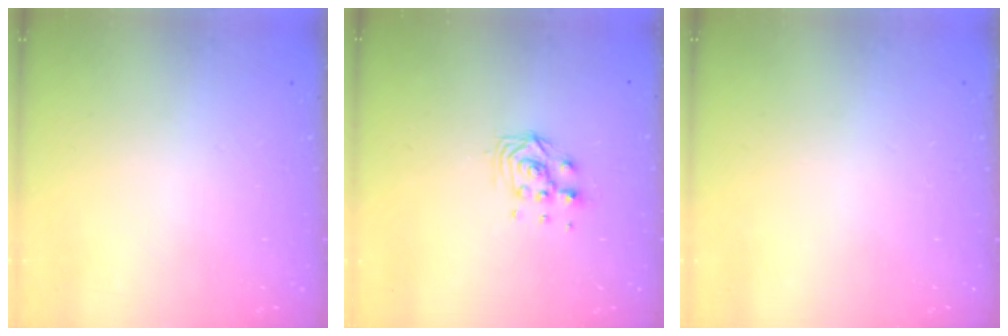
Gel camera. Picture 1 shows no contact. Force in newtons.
{"total": 6.6, "press": 6.6, "slide": 0.5}
{"total": 0.0}